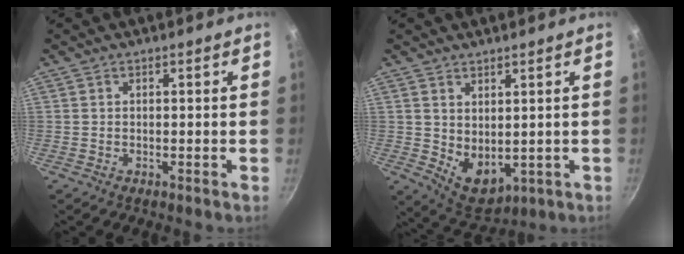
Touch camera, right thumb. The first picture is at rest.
{"total": 7.4, "force": [1.3, 4.8, 5.4], "torque": [-0.066, -0.026, 0.043]}